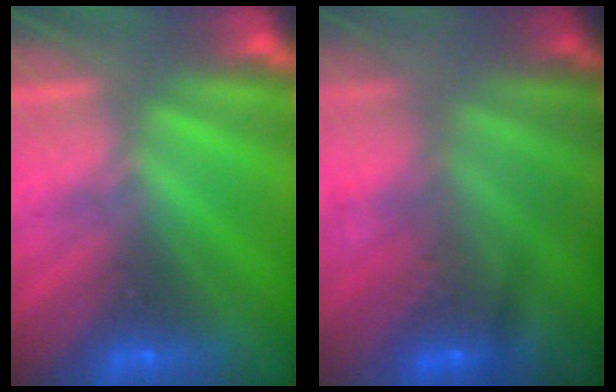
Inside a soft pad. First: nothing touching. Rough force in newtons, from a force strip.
{"total": 2.9}